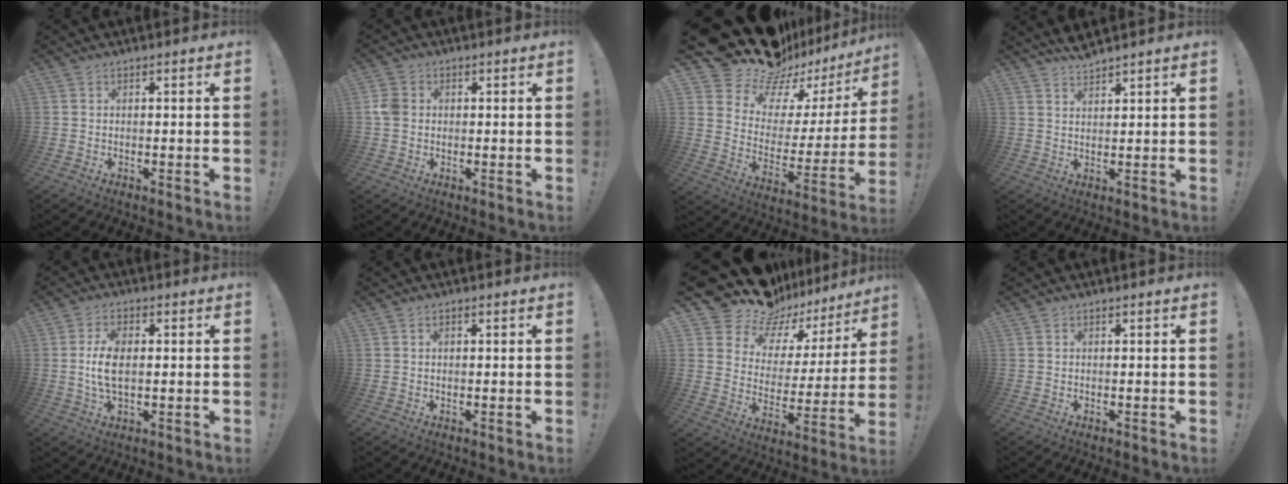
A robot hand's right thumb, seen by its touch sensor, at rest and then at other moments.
{"total": 5.2, "force": [0.1, 4.2, 3.0], "torque": [-0.056, 0.006, 0.002]}
{"total": 17.3, "force": [14.9, 7.9, 3.8], "torque": [-0.071, -0.118, 0.278]}
{"total": 3.4, "force": [3.3, 0.4, 0.8], "torque": [-0.019, -0.018, 0.061]}
{"total": 7.6, "force": [0.2, 4.1, 6.4], "torque": [-0.123, 0.000, 0.002]}
{"total": 0.6, "force": [0.2, 0.4, 0.4], "torque": [-0.008, 0.001, 0.003]}
{"total": 15.1, "force": [13.3, 6.7, 2.5], "torque": [-0.062, -0.110, 0.249]}
{"total": 0.0}